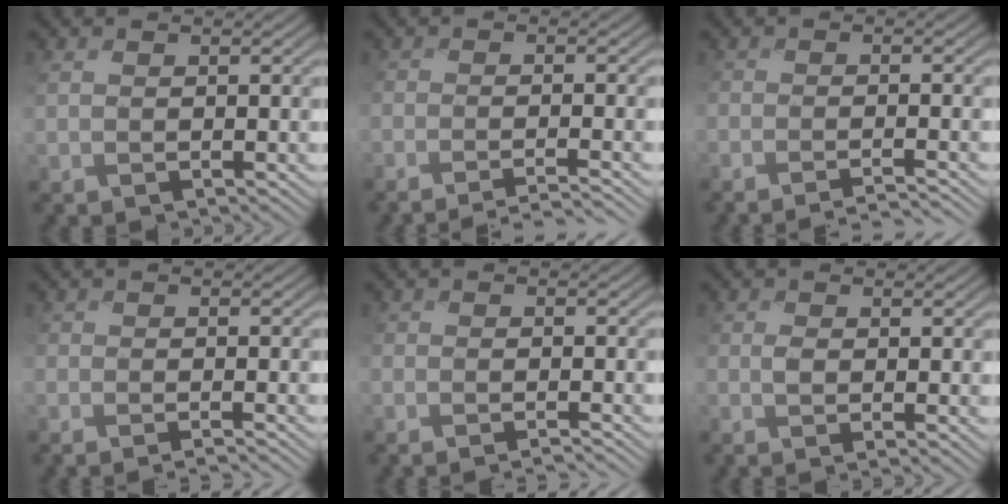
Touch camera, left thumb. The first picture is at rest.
{"total": 4.7, "force": [-3.9, 0.6, 2.5], "torque": [-0.037, 0.005, -0.065]}
{"total": 4.5, "force": [-3.9, 0.7, 2.2], "torque": [-0.033, 0.002, -0.062]}
{"total": 3.5, "force": [-2.7, 0.9, 2.1], "torque": [-0.025, -0.005, -0.034]}
{"total": 3.7, "force": [-3.1, 0.8, 2.0], "torque": [-0.029, -0.004, -0.042]}
{"total": 2.2, "force": [-0.1, 0.6, 2.1], "torque": [-0.044, 0.002, -0.007]}